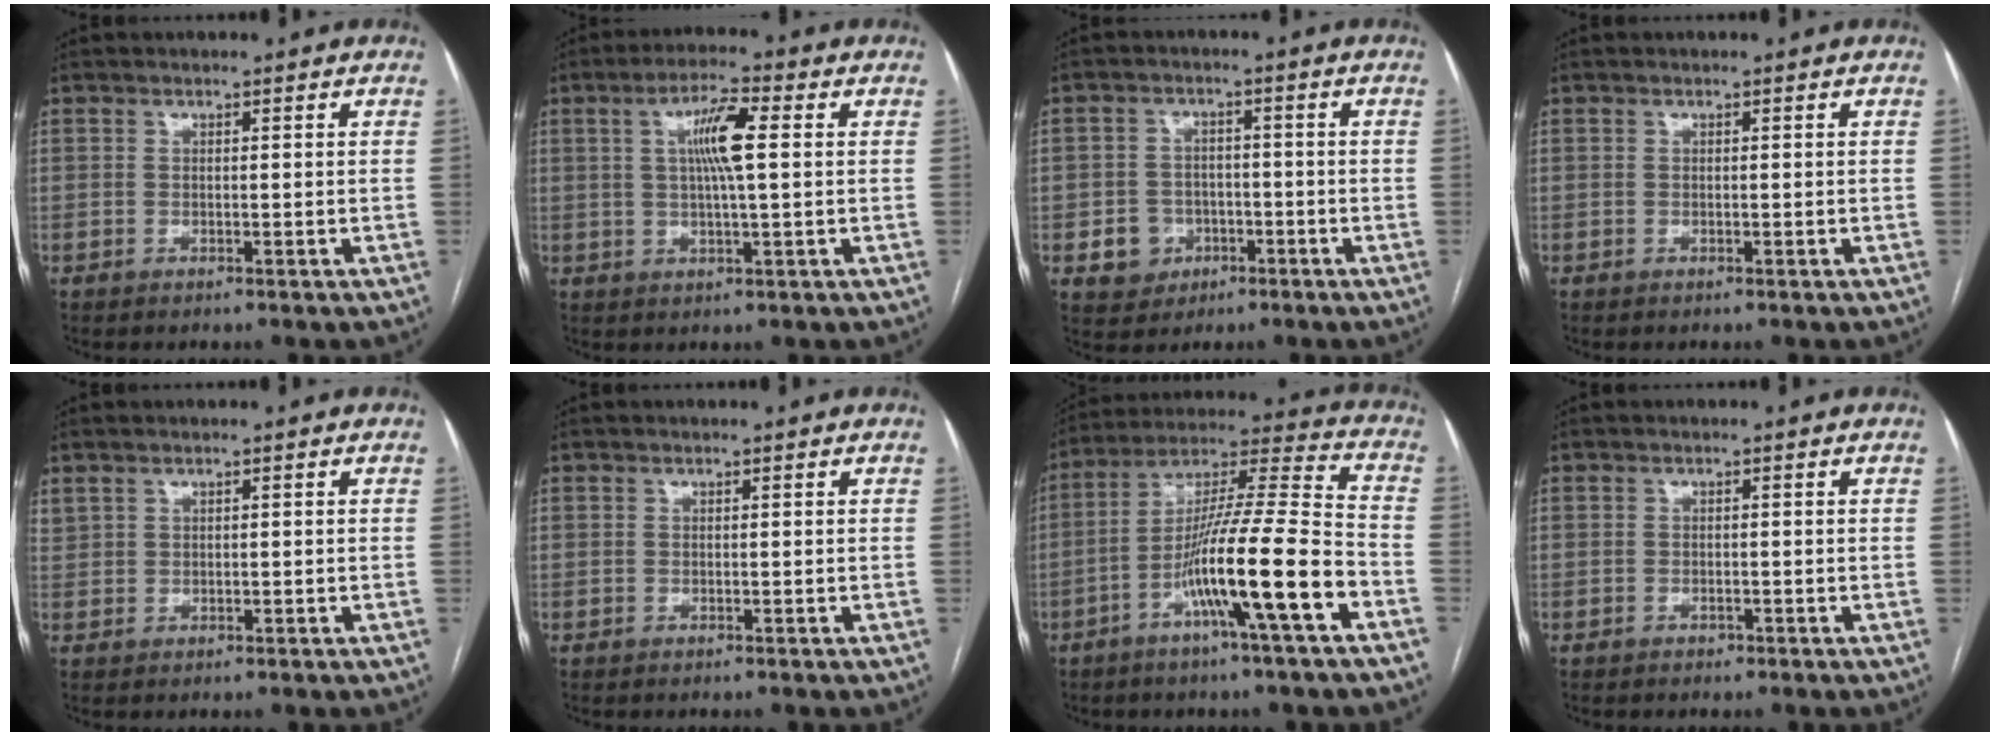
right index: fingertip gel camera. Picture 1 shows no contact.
{"total": 7.1, "force": [1.4, 0.6, 6.9], "torque": [-0.127, 0.008, 0.023]}
{"total": 5.6, "force": [-1.9, 5.1, 1.3], "torque": [-0.018, 0.011, -0.022]}
{"total": 0.0}
{"total": 1.1, "force": [0.7, 0.8, 0.5], "torque": [-0.017, 0.012, 0.022]}
{"total": 0.0}
{"total": 16.4, "force": [-7.0, -0.5, 14.9], "torque": [-0.267, 0.003, -0.123]}
{"total": 0.7, "force": [-0.5, 0.4, 0.1], "torque": [-0.004, 0.001, -0.008]}